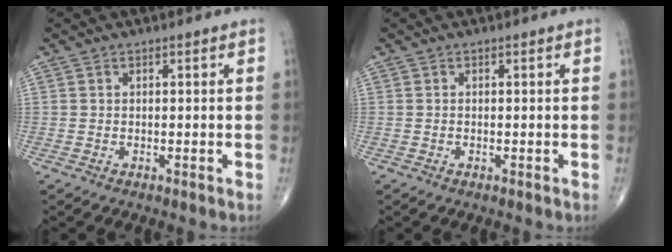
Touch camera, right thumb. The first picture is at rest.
{"total": 0.0}